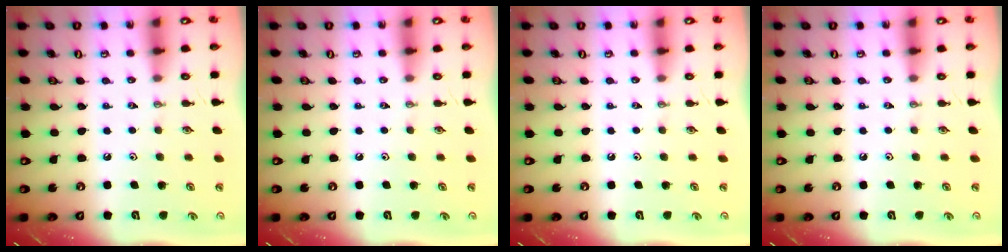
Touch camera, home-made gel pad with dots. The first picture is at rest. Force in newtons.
{"total": 0.0}
{"total": 0.0}
{"total": 0.0}